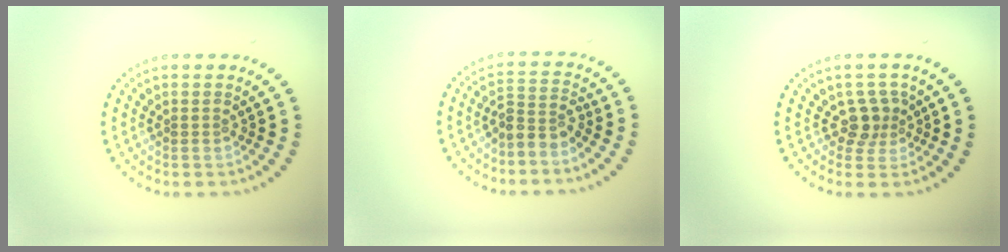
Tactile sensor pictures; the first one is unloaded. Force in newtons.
{"total": 2.6, "press": 1.9, "slide": 1.7}
{"total": 2.3, "press": 1.8, "slide": 1.5}